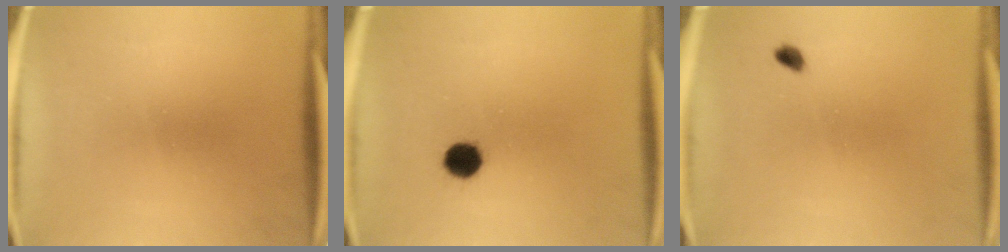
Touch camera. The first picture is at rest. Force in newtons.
{"total": 4.7}
{"total": 1.4}